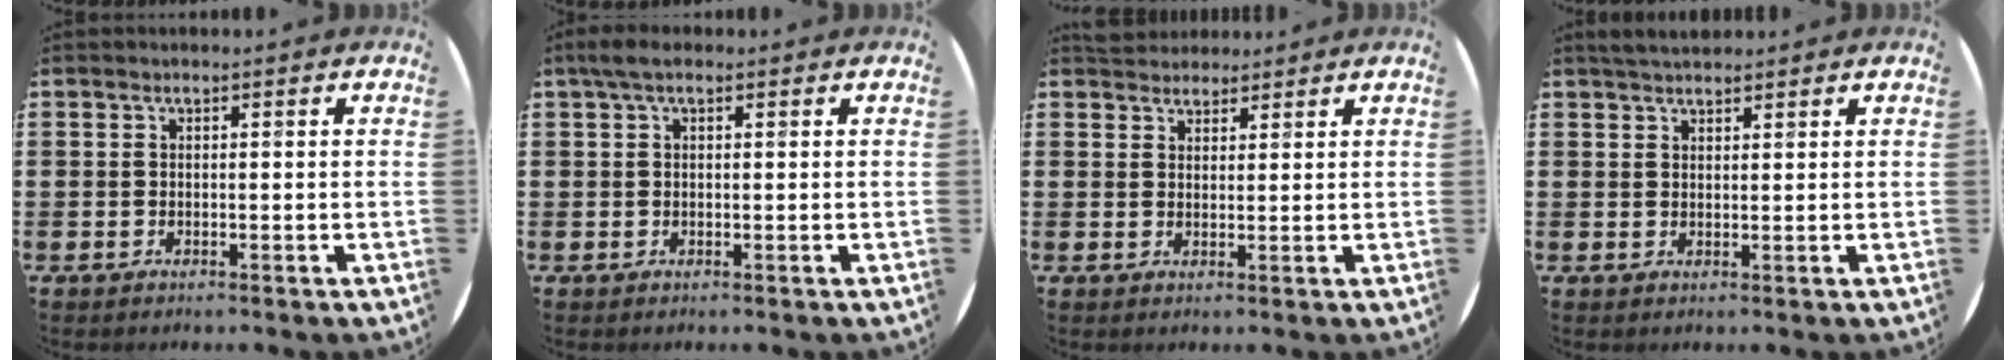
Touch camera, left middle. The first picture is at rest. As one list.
[{"total": 1.9, "force": [1.0, 0.7, 1.4], "torque": [-0.029, 0.009, 0.016]}, {"total": 2.8, "force": [2.6, 0.9, -0.2], "torque": [-0.001, 0.000, 0.052]}, {"total": 2.3, "force": [2.2, 0.5, 0.5], "torque": [-0.012, 0.002, 0.042]}]